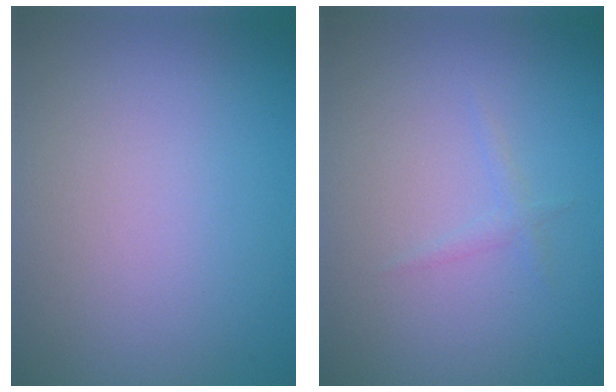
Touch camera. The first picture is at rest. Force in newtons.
{"total": 0.8, "press": 0.8, "slide": 0.0}